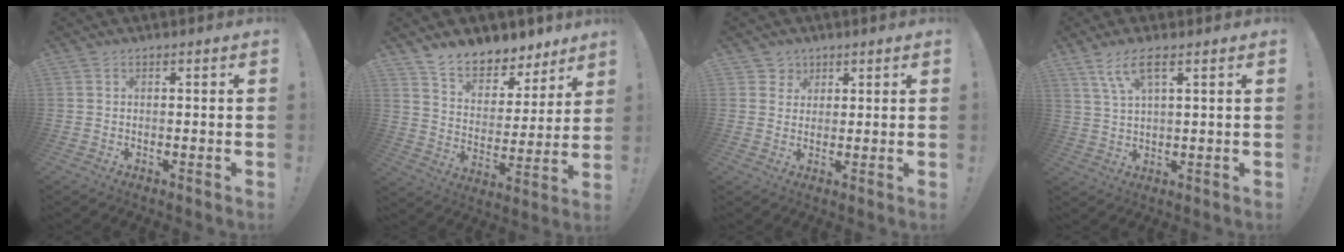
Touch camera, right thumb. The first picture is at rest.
{"total": 10.1, "force": [8.9, 4.2, 2.4], "torque": [-0.050, -0.080, 0.164]}
{"total": 3.4, "force": [2.0, 2.7, 0.3], "torque": [0.000, -0.013, 0.035]}
{"total": 7.2, "force": [4.1, 1.8, 5.6], "torque": [-0.121, -0.004, 0.077]}